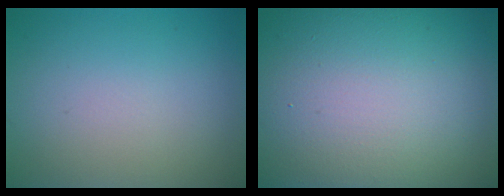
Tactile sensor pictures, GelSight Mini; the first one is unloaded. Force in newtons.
{"total": 24.8, "press": 24.8, "slide": 1.1}